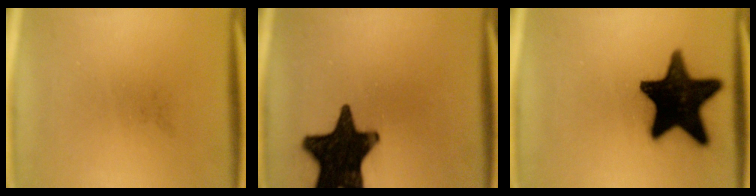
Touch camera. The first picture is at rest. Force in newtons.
{"total": 19.0}
{"total": 20.0}